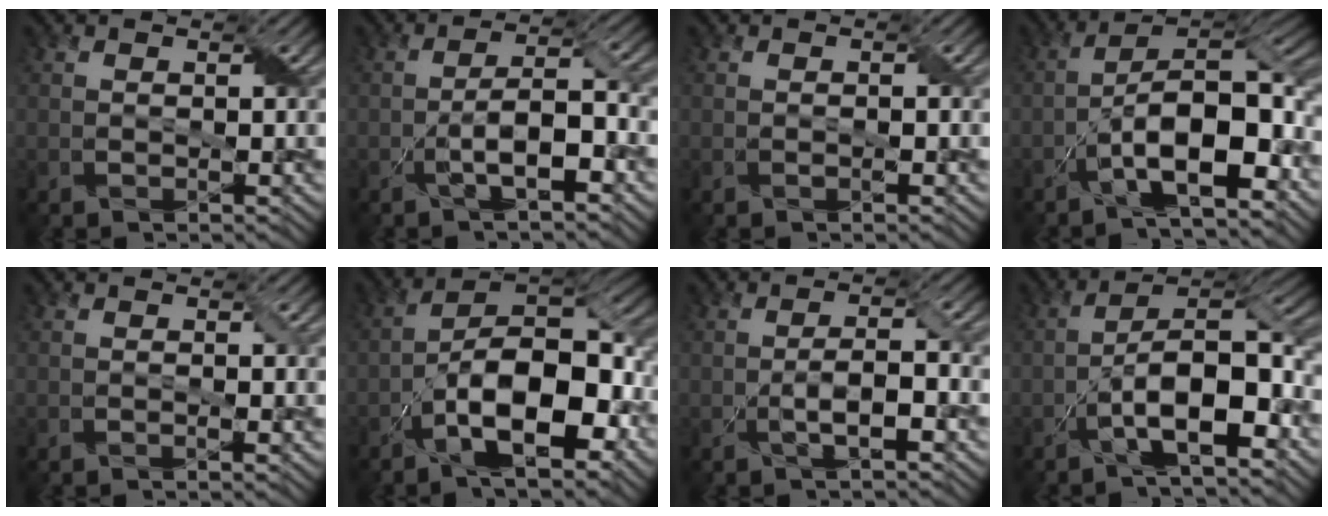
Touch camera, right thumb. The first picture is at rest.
{"total": 6.2, "force": [-2.5, 1.7, 5.4], "torque": [-0.096, 0.016, -0.048]}
{"total": 0.7, "force": [-0.3, 0.1, 0.7], "torque": [-0.014, 0.001, -0.003]}
{"total": 13.0, "force": [-5.8, 5.1, 10.4], "torque": [-0.174, -0.008, -0.107]}
{"total": 1.2, "force": [-0.4, 0.0, 1.1], "torque": [-0.021, 0.001, -0.007]}
{"total": 13.9, "force": [-5.5, 6.1, 11.2], "torque": [-0.179, -0.006, -0.108]}
{"total": 3.7, "force": [-1.5, 0.7, 3.3], "torque": [-0.062, 0.009, -0.031]}
{"total": 11.8, "force": [-5.3, 4.3, 9.6], "torque": [-0.166, -0.002, -0.095]}